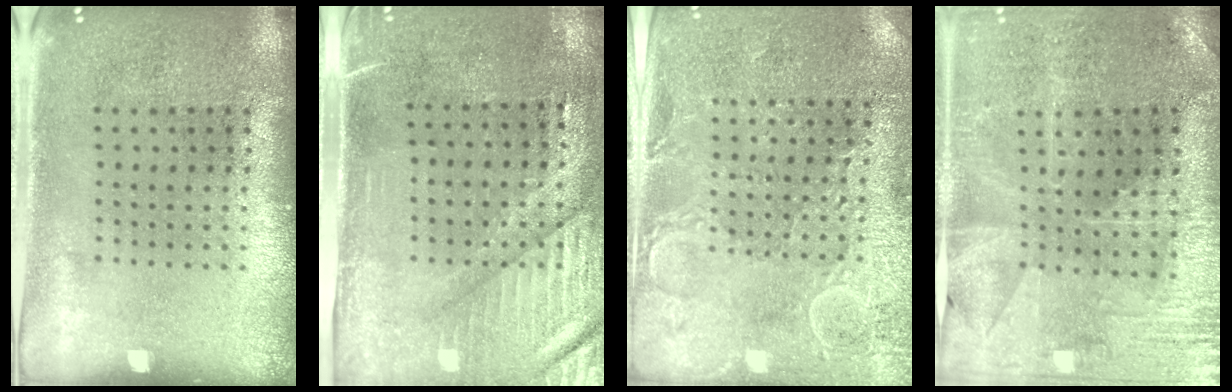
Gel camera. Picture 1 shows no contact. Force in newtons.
{"total": 3.3, "press": 2.9, "slide": 1.5}
{"total": 2.8, "press": 2.8, "slide": 0.5}
{"total": 1.4, "press": 1.3, "slide": 0.4}